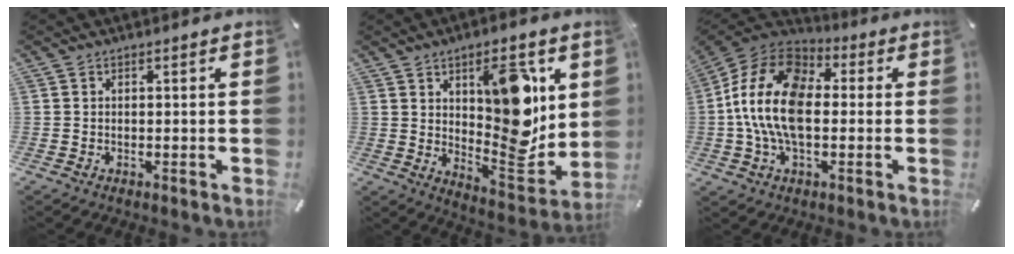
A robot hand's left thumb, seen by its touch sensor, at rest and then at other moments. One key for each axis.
{"total": 15.4, "fx": 6.0, "fy": 7.7, "fz": 11.9, "tx": -0.128, "ty": -0.051, "tz": 0.101}
{"total": 17.4, "fx": -1.2, "fy": 11.1, "fz": 13.4, "tx": -0.291, "ty": 0.015, "tz": -0.023}